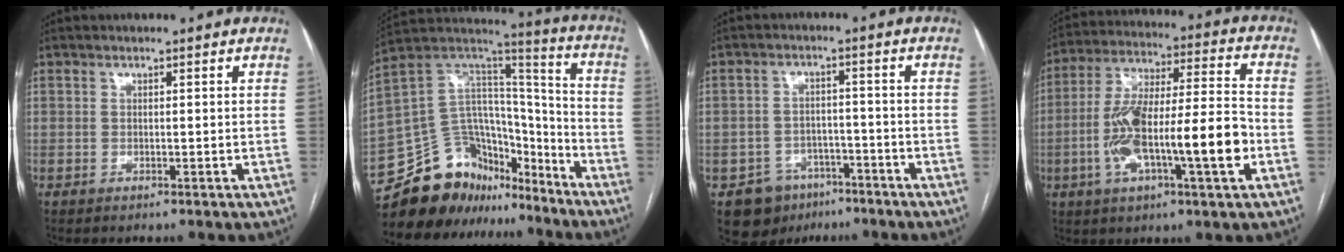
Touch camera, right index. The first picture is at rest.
{"total": 19.6, "force": [-16.6, 9.2, 5.1], "torque": [-0.091, 0.083, -0.272]}
{"total": 7.1, "force": [-4.5, 5.3, 1.3], "torque": [-0.017, 0.010, -0.063]}
{"total": 18.2, "force": [-4.4, 2.8, 17.4], "torque": [-0.320, 0.013, -0.073]}